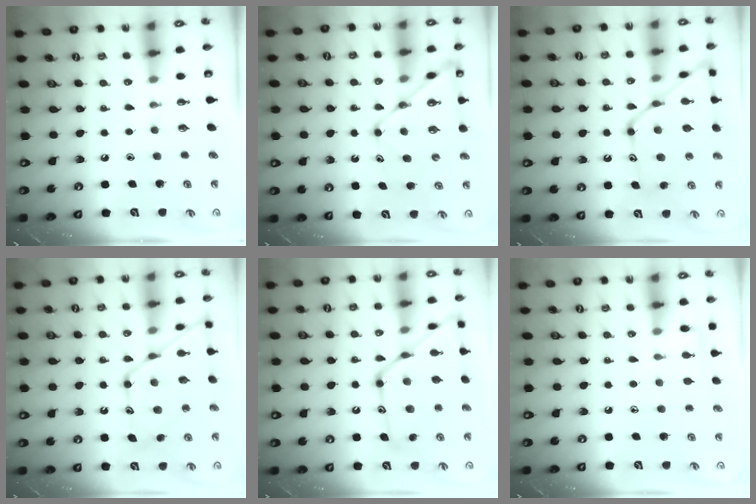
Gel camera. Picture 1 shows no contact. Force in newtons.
{"total": 11.2, "press": 11.1, "slide": 1.0}
{"total": 17.0, "press": 16.9, "slide": 1.4}
{"total": 16.0, "press": 16.0, "slide": 1.5}
{"total": 21.7, "press": 21.6, "slide": 1.7}
{"total": 6.5, "press": 6.5, "slide": 0.6}